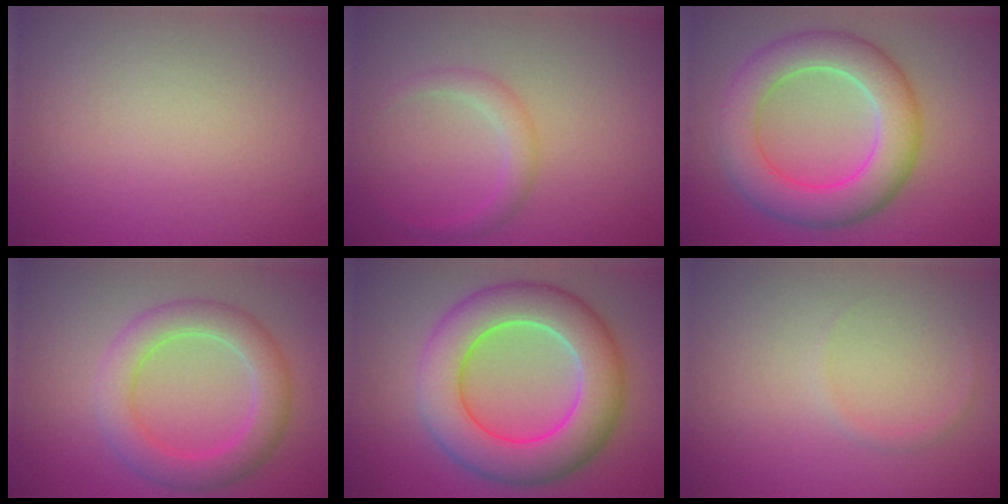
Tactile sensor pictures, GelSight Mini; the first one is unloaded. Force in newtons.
{"total": 1.8, "press": 1.8, "slide": 0.1}
{"total": 7.2, "press": 7.2, "slide": 0.3}
{"total": 4.7, "press": 4.7, "slide": 0.0}
{"total": 9.4, "press": 9.4, "slide": 0.2}
{"total": 0.7, "press": 0.7, "slide": 0.1}